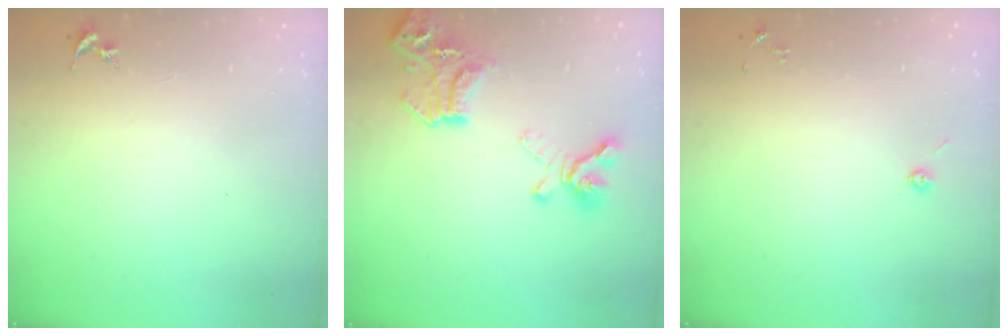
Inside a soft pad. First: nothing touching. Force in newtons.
{"total": 19.9, "press": 19.9, "slide": 1.2}
{"total": 2.9, "press": 2.8, "slide": 1.0}